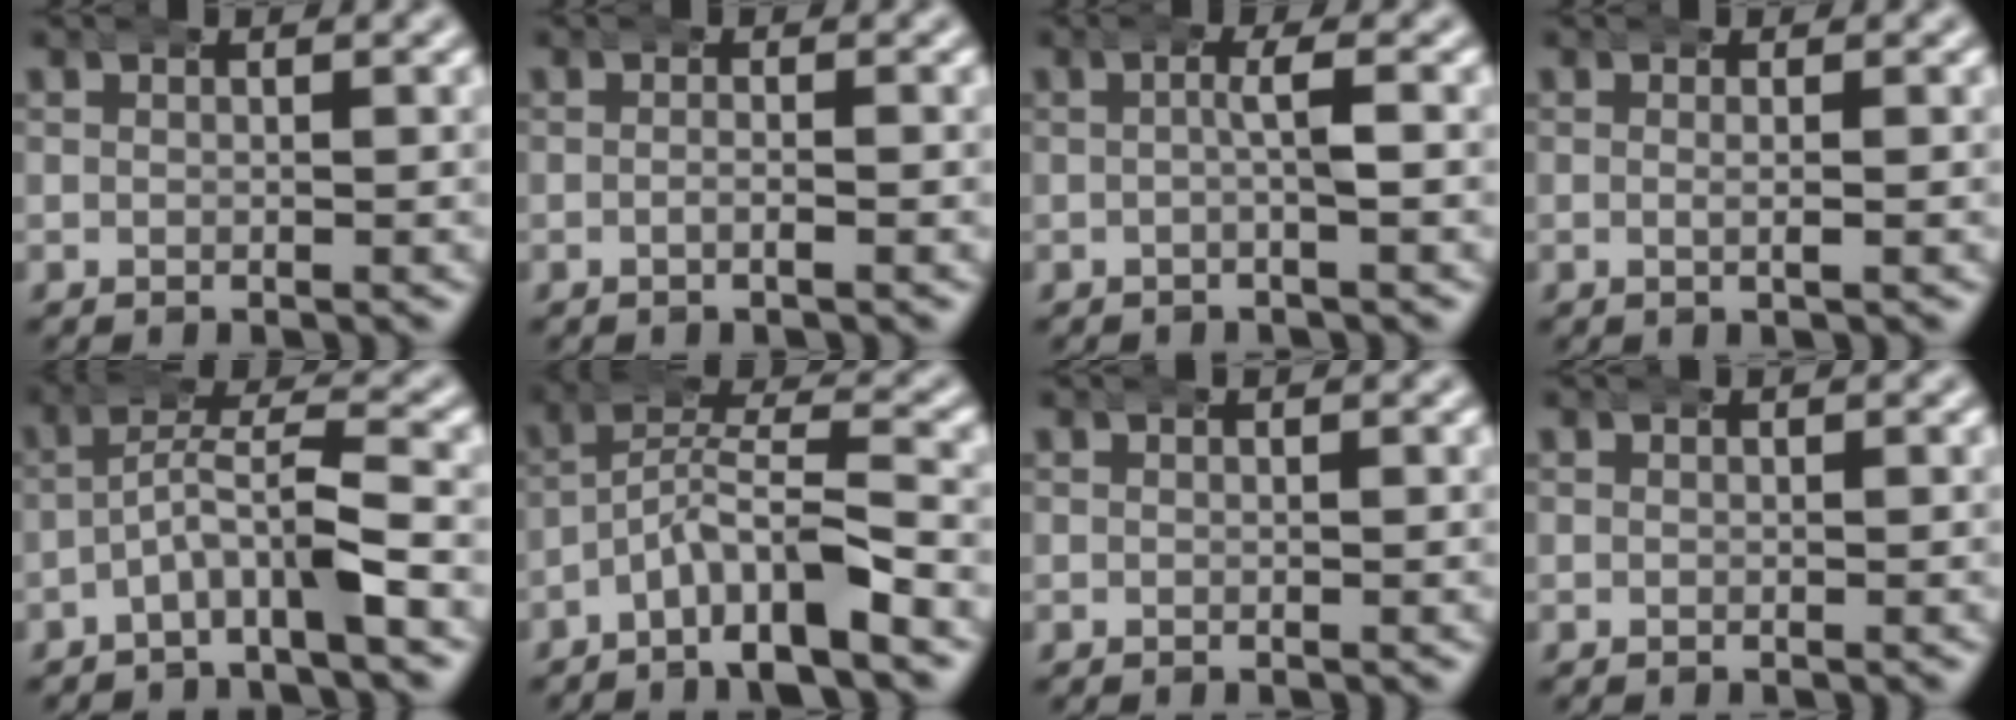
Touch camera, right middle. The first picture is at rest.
{"total": 1.2, "force": [-0.5, 0.3, 1.0], "torque": [-0.016, 0.004, -0.017]}
{"total": 1.8, "force": [-0.1, 0.0, 1.8], "torque": [-0.025, 0.009, -0.009]}
{"total": 1.5, "force": [0.1, 0.4, 1.5], "torque": [-0.020, 0.008, -0.007]}
{"total": 3.6, "force": [-1.2, 1.2, 3.1], "torque": [-0.039, 0.013, -0.032]}
{"total": 5.1, "force": [-1.7, 2.7, 4.0], "torque": [-0.059, 0.007, -0.044]}
{"total": 0.0}
{"total": 0.0}